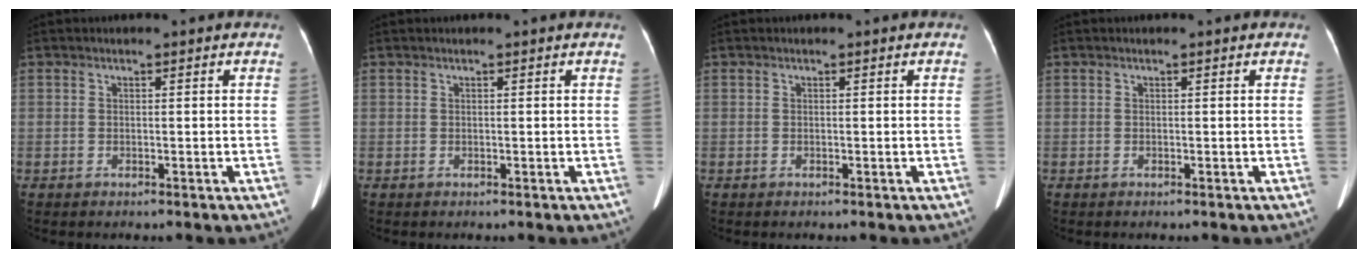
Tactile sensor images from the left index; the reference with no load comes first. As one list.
[{"total": 0.6, "force": [0.5, 0.0, 0.2], "torque": [-0.007, 0.005, 0.013]}, {"total": 0.0}, {"total": 0.0}]